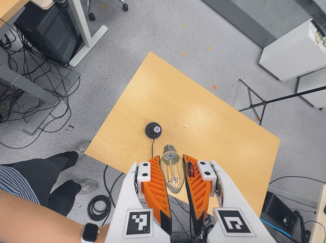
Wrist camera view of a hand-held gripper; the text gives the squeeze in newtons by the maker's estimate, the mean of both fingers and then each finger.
{"total": 20.2, "left": 25.5, "right": 15.0}